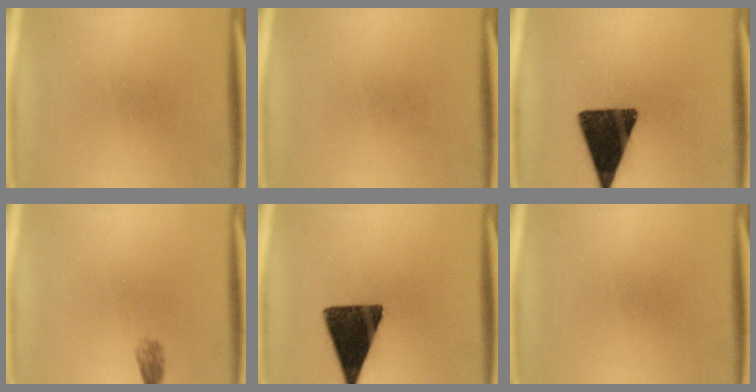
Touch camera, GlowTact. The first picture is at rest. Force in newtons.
{"total": 0.0}
{"total": 16.4}
{"total": 1.5}
{"total": 15.5}
{"total": 0.0}